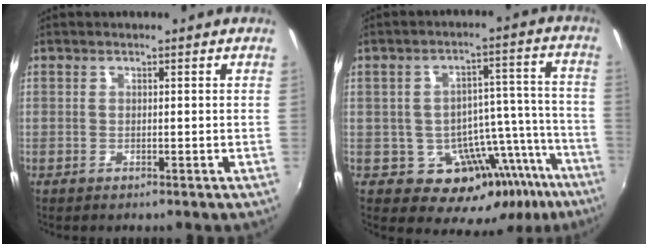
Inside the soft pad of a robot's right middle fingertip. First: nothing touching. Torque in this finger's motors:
{"motor_torque": [-0.22, -0.29, 0.06, 0.00]}